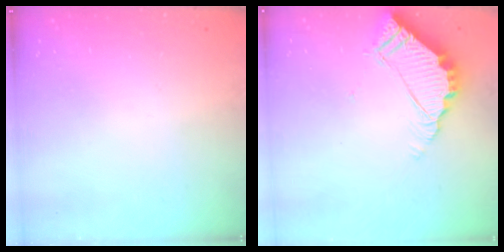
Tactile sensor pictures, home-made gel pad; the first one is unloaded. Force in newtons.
{"total": 6.0, "press": 6.0, "slide": 0.5}